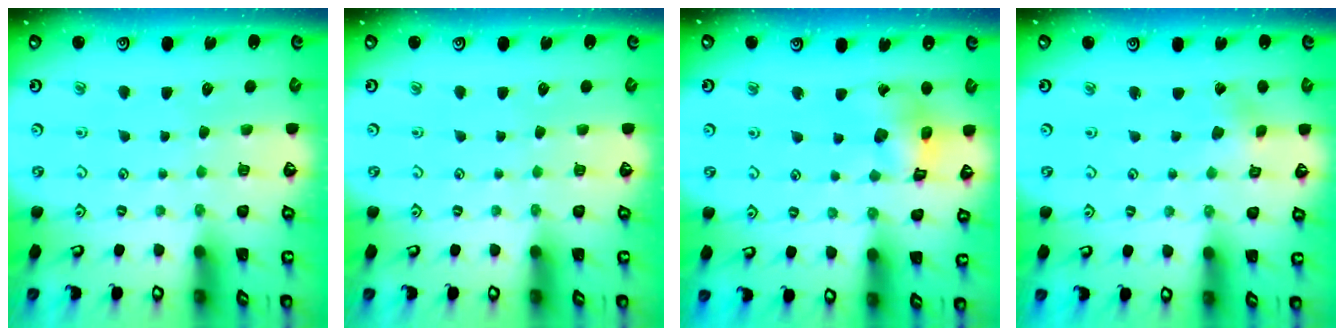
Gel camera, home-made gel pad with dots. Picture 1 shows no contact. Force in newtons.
{"total": 0.0}
{"total": 13.3, "press": 13.2, "slide": 1.7}
{"total": 0.6, "press": 0.5, "slide": 0.2}